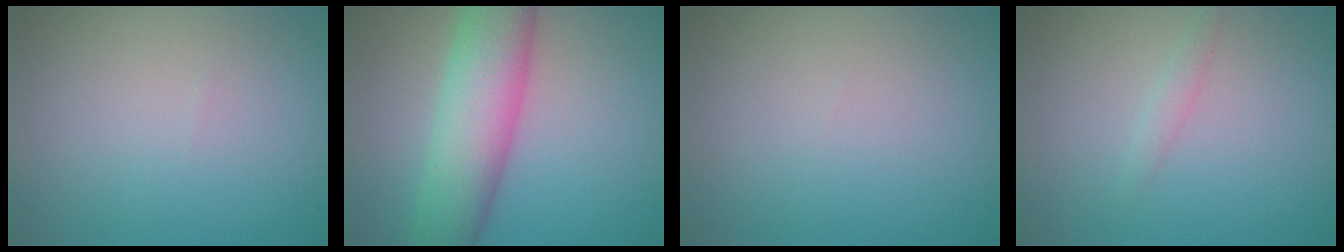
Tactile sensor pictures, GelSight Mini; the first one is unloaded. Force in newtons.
{"total": 8.3, "press": 8.3, "slide": 0.1}
{"total": 0.0}
{"total": 0.9, "press": 0.9, "slide": 0.1}